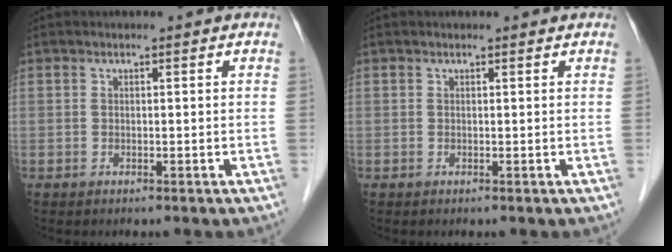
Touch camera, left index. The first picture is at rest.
{"total": 0.7, "force": [0.7, 0.1, 0.1], "torque": [-0.008, 0.005, 0.009]}